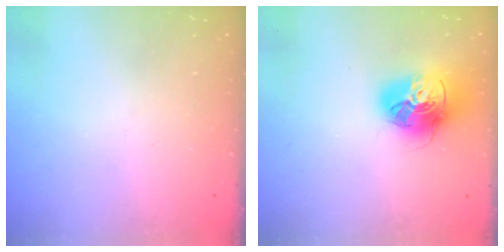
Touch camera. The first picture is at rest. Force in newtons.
{"total": 17.1, "press": 17.0, "slide": 1.9}